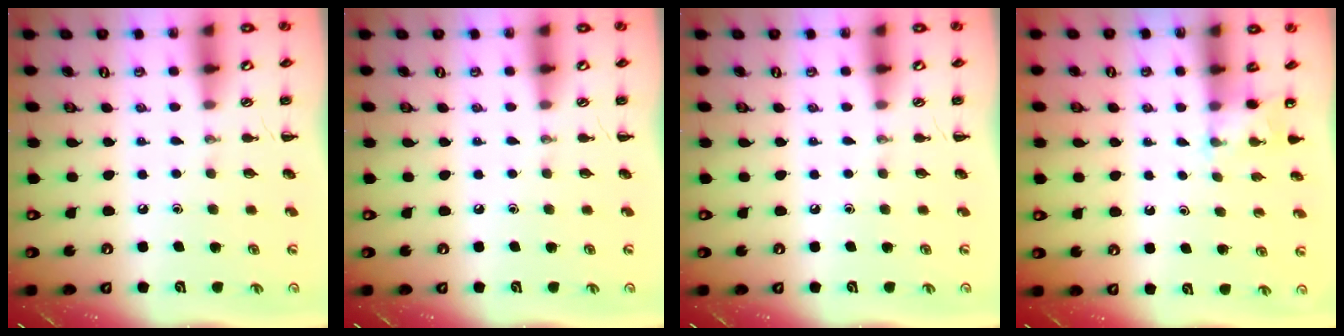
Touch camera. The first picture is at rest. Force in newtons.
{"total": 0.0}
{"total": 0.0}
{"total": 2.0, "press": 1.9, "slide": 0.6}